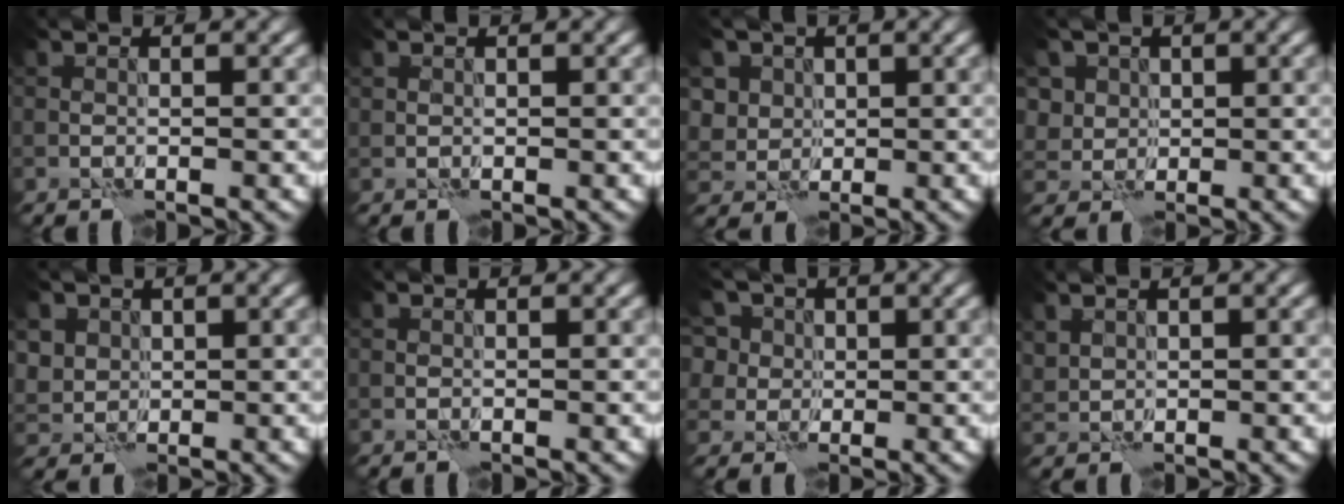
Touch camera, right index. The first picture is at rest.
{"total": 0.0}
{"total": 5.1, "force": [2.1, 4.3, 1.8], "torque": [-0.045, 0.006, 0.032]}
{"total": 5.1, "force": [2.3, 4.2, 1.8], "torque": [-0.043, 0.007, 0.034]}
{"total": 4.1, "force": [1.8, 3.4, 1.3], "torque": [-0.042, 0.005, 0.036]}
{"total": 0.0}
{"total": 9.1, "force": [4.5, 6.7, 4.2], "torque": [-0.083, 0.026, 0.044]}
{"total": 1.2, "force": [0.9, 0.7, 0.3], "torque": [-0.010, 0.001, 0.024]}